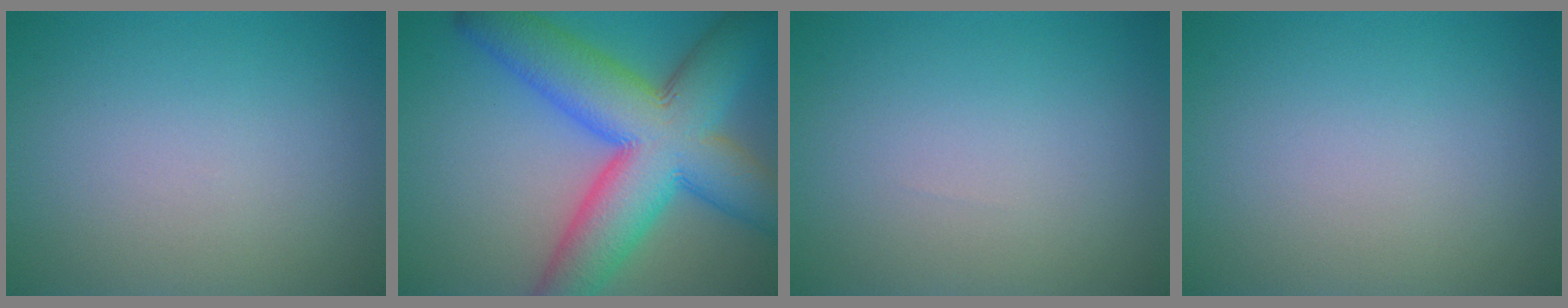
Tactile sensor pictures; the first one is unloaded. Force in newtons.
{"total": 13.1, "press": 13.1, "slide": 0.4}
{"total": 0.0}
{"total": 0.0}